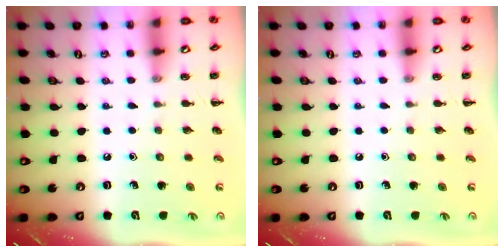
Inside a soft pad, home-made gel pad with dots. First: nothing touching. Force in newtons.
{"total": 0.0}